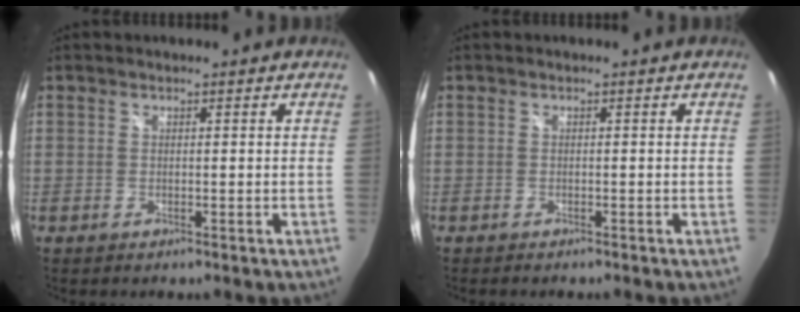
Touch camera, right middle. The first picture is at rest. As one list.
[{"total": 1.2, "force": [-1.1, 0.3, 0.3], "torque": [-0.010, -0.008, -0.019]}]